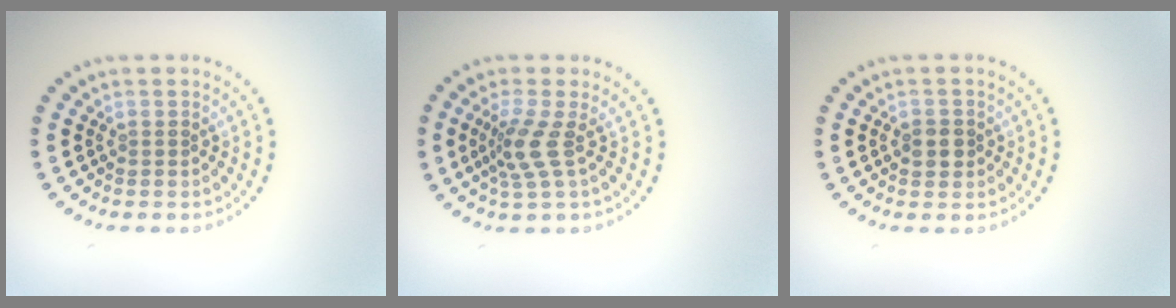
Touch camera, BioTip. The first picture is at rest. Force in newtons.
{"total": 2.8, "press": 2.0, "slide": 2.0}
{"total": 1.8, "press": 1.7, "slide": 0.5}